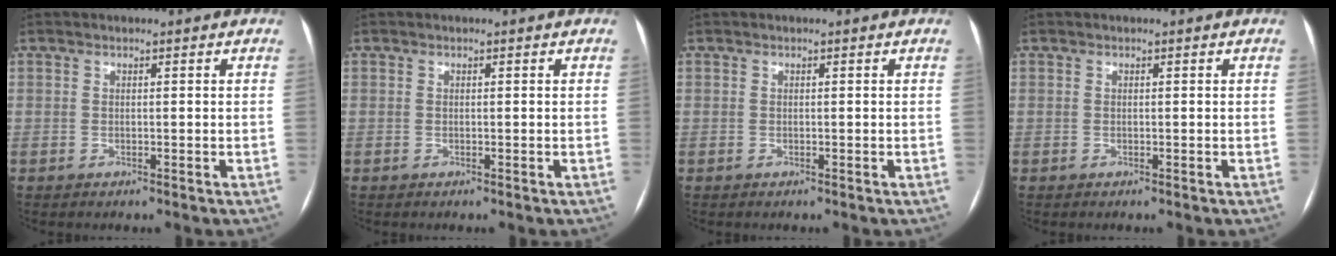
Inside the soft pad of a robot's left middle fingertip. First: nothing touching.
{"total": 0.0}
{"total": 0.0}
{"total": 0.0}